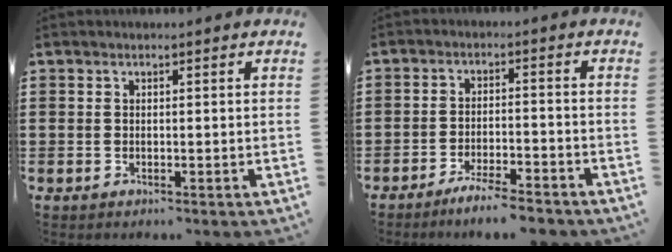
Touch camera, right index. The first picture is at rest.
{"total": 4.7, "force": [-4.2, 0.0, 1.9], "torque": [-0.040, -0.004, -0.082]}